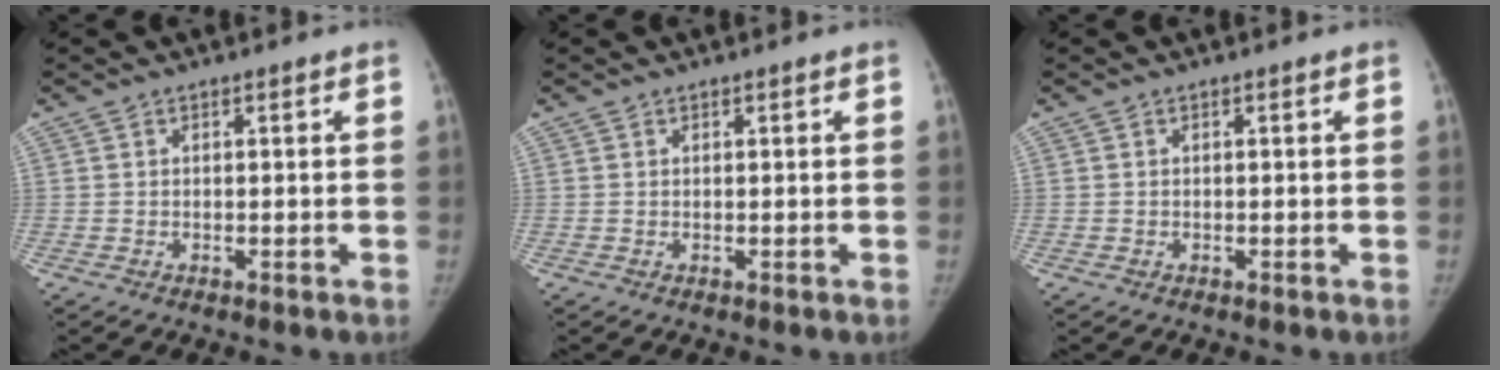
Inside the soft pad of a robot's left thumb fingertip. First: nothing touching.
{"total": 0.0}
{"total": 0.0}